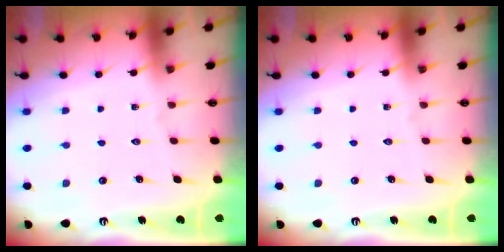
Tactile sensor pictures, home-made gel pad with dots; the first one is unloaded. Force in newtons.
{"total": 0.0}